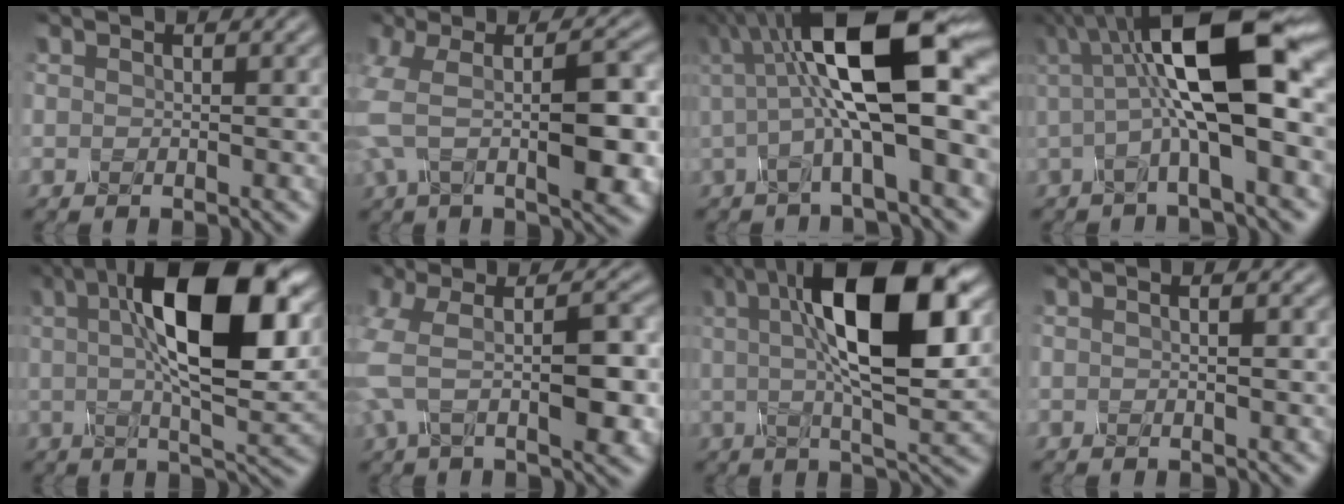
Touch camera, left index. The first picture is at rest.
{"total": 9.5, "force": [-0.6, 3.6, 8.8], "torque": [-0.166, 0.002, -0.018]}
{"total": 12.5, "force": [2.0, 3.7, 11.7], "torque": [-0.190, 0.021, 0.027]}
{"total": 11.0, "force": [1.8, 3.1, 10.4], "torque": [-0.173, 0.014, 0.026]}
{"total": 14.7, "force": [3.9, 4.9, 13.3], "torque": [-0.205, 0.011, 0.055]}
{"total": 8.1, "force": [-0.7, 3.2, 7.4], "torque": [-0.149, 0.006, -0.021]}
{"total": 13.3, "force": [3.5, 3.9, 12.2], "torque": [-0.186, 0.012, 0.052]}
{"total": 1.5, "force": [0.4, 0.5, 1.4], "torque": [-0.013, -0.005, -0.003]}